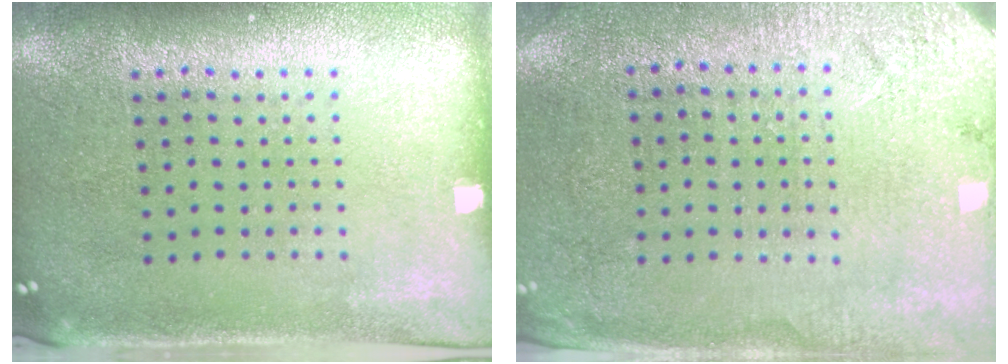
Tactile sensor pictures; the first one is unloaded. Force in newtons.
{"total": 2.6, "press": 2.6, "slide": 0.4}